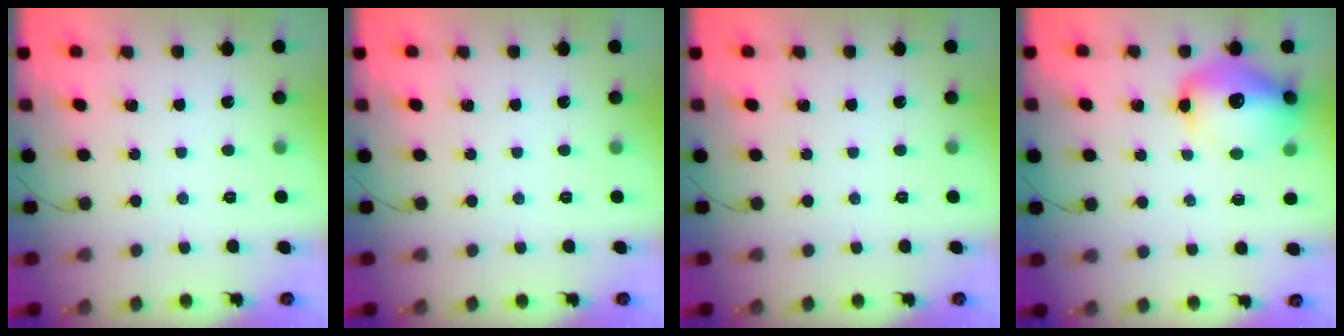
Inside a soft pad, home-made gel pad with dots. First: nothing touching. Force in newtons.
{"total": 0.0}
{"total": 0.0}
{"total": 14.5, "press": 13.9, "slide": 4.2}